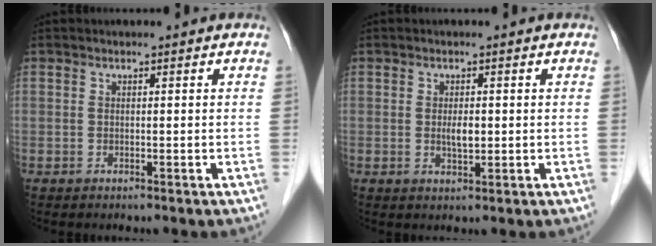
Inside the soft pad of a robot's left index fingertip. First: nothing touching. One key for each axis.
{"total": 2.1, "fx": -0.1, "fy": 0.8, "fz": 2.0, "tx": -0.038, "ty": -0.005, "tz": -0.001}